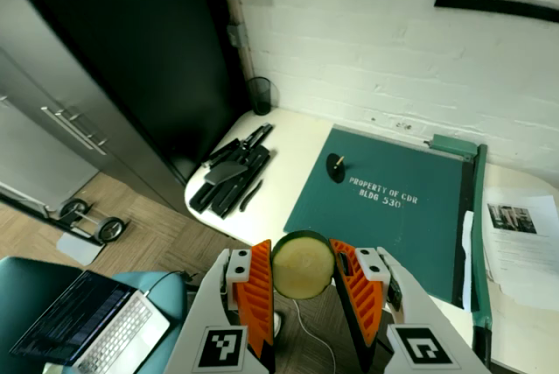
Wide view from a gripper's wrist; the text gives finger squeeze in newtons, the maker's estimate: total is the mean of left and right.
{"total": 9.5, "left": 9.6, "right": 9.3}